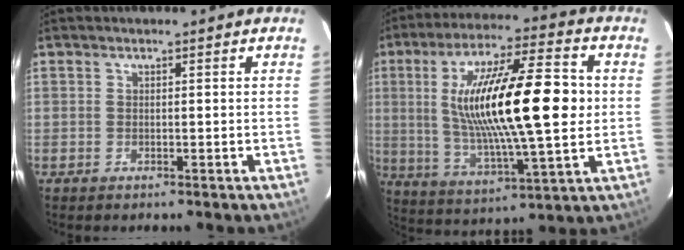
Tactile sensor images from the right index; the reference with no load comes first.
{"total": 22.8, "force": [2.3, 4.7, 22.2], "torque": [-0.398, 0.007, 0.050]}